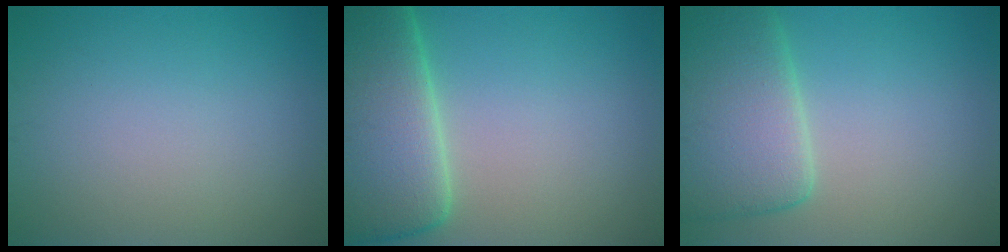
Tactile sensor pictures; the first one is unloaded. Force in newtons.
{"total": 11.1, "press": 11.1, "slide": 0.7}
{"total": 7.1, "press": 7.1, "slide": 0.7}